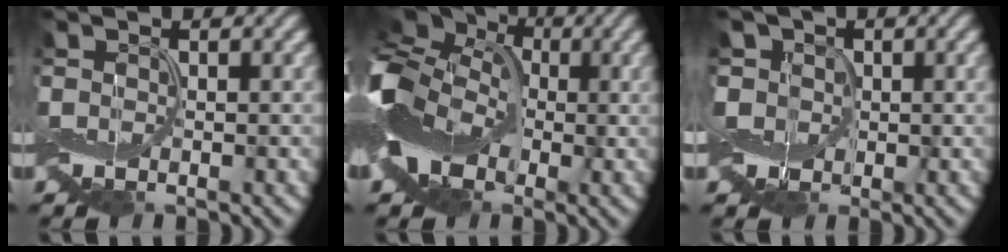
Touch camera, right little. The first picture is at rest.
{"total": 12.7, "force": [-0.9, 9.7, 8.1], "torque": [-0.145, 0.001, -0.042]}
{"total": 2.9, "force": [0.3, 2.8, 0.7], "torque": [-0.024, 0.005, -0.006]}